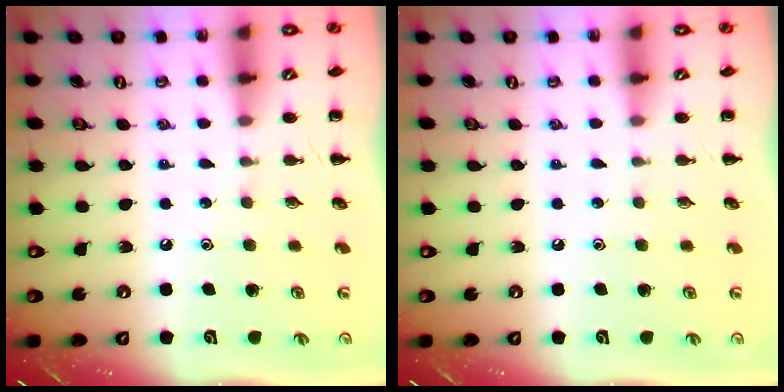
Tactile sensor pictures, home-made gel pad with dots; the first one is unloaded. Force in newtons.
{"total": 0.0}